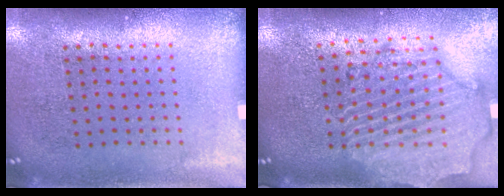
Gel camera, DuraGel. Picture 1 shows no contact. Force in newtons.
{"total": 2.9, "press": 2.5, "slide": 1.4}